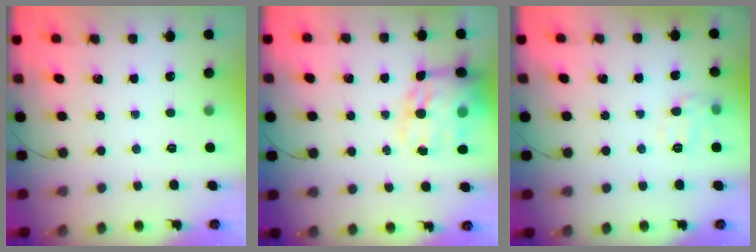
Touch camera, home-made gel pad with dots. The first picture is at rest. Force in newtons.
{"total": 18.1, "press": 17.6, "slide": 4.4}
{"total": 8.2, "press": 8.2, "slide": 0.6}